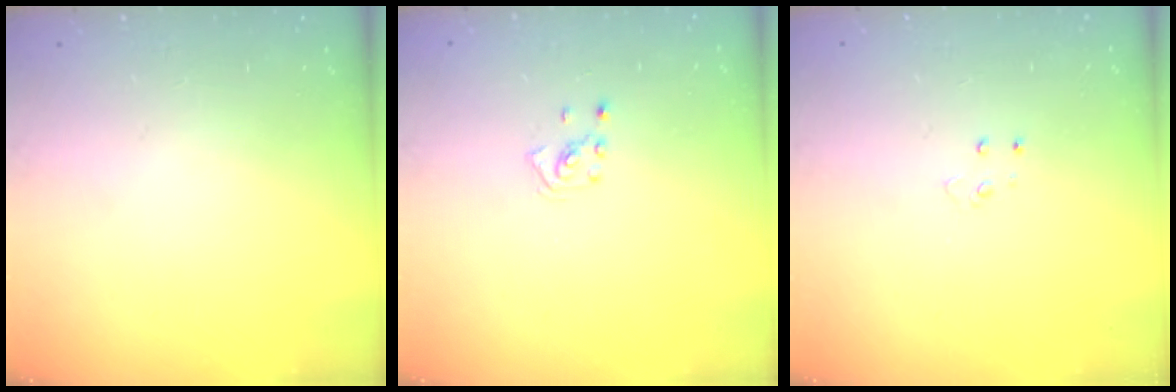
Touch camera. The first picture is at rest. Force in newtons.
{"total": 2.0, "press": 2.0, "slide": 0.6}
{"total": 3.6, "press": 3.6, "slide": 0.4}